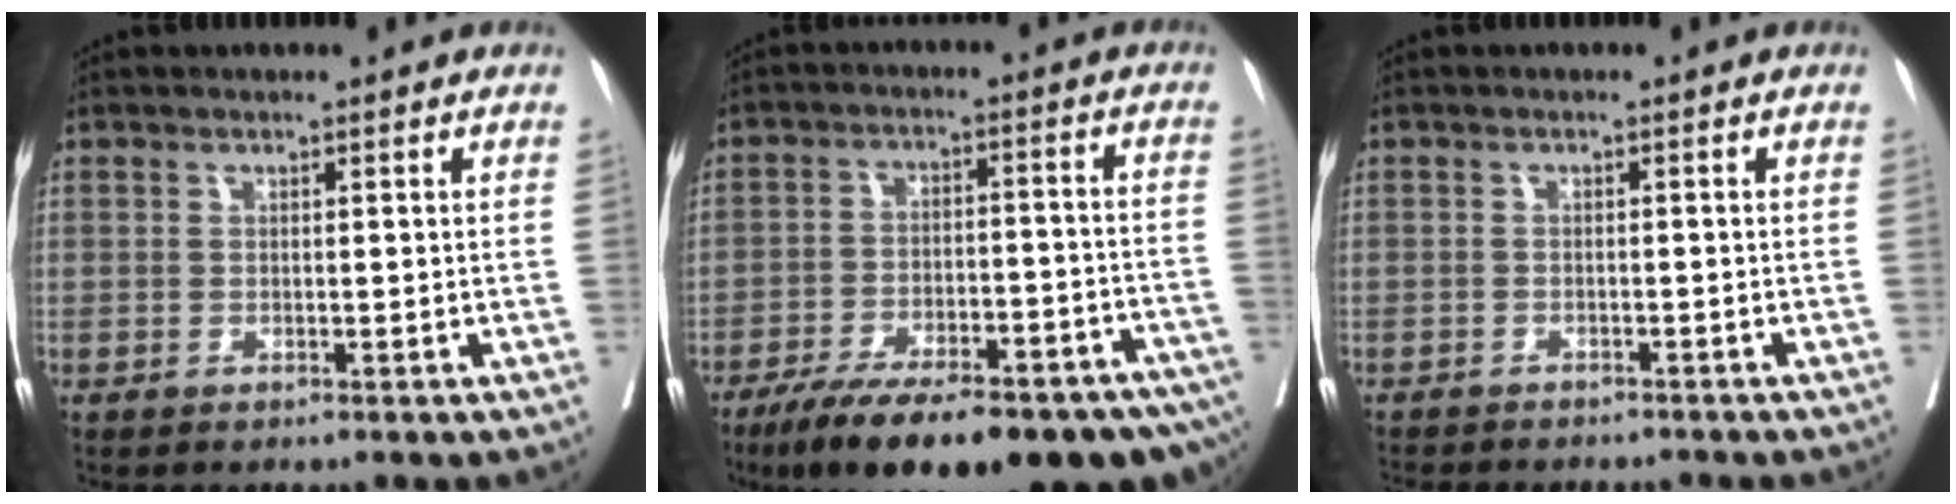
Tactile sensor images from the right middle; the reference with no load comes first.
{"total": 23.5, "force": [-17.2, 5.2, 15.1], "torque": [-0.174, -0.002, -0.244]}
{"total": 8.9, "force": [-8.1, 2.1, 3.0], "torque": [-0.048, -0.006, -0.103]}